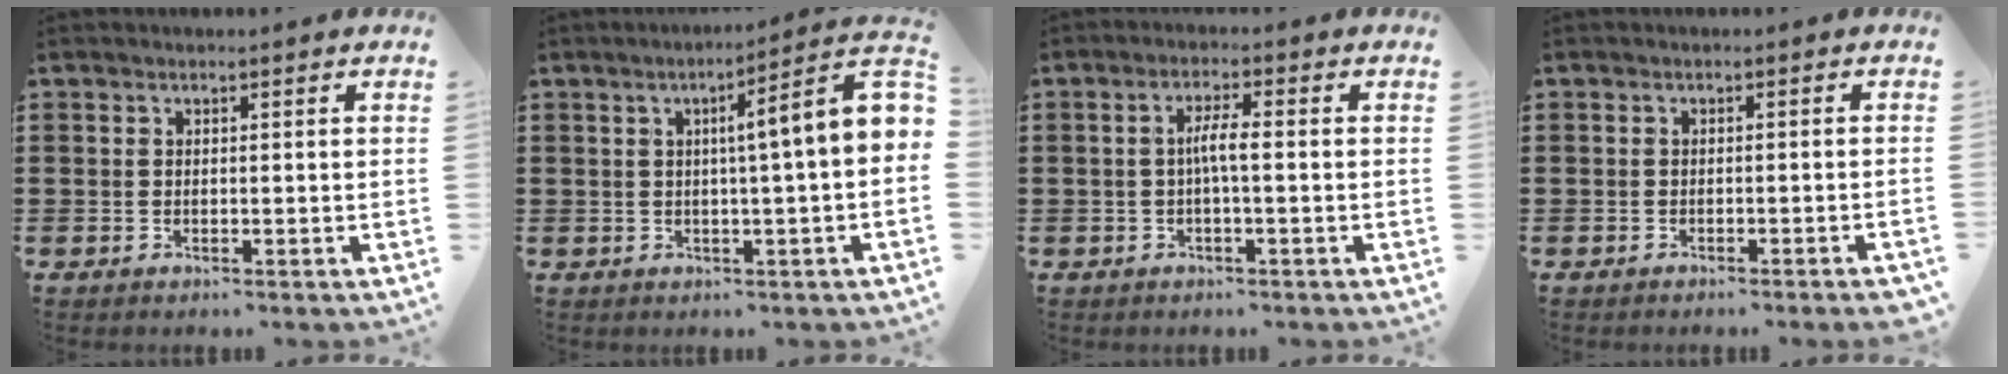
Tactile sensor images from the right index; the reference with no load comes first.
{"total": 6.0, "force": [0.7, -0.5, 5.9], "torque": [-0.097, -0.022, 0.001]}
{"total": 3.2, "force": [-0.4, 0.4, 3.2], "torque": [-0.059, 0.001, -0.009]}
{"total": 1.2, "force": [-1.0, -0.1, 0.7], "torque": [-0.012, -0.003, -0.018]}